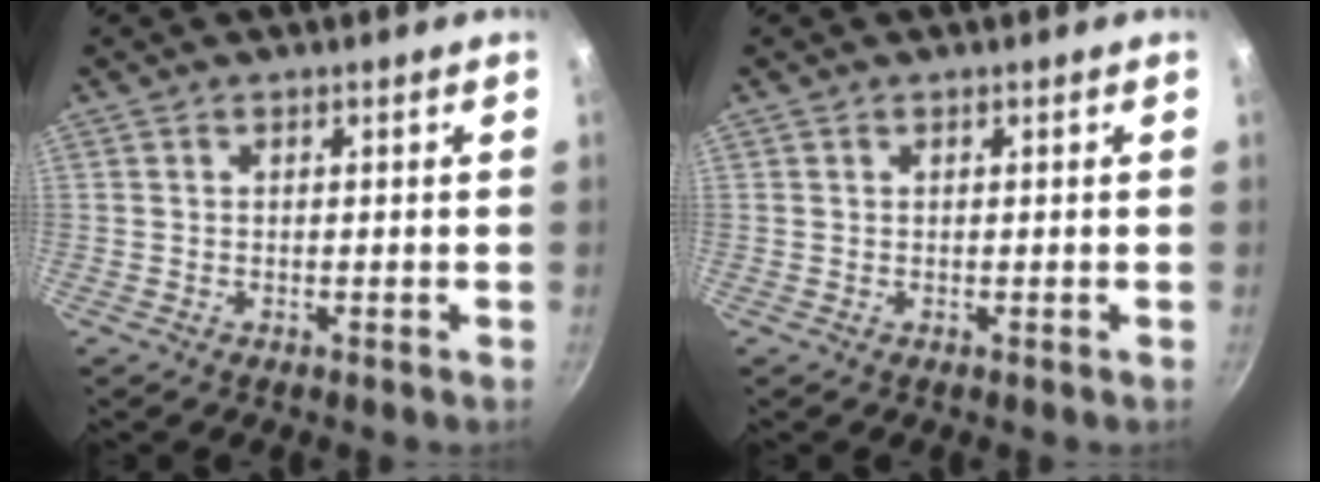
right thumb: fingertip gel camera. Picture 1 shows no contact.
{"total": 0.0}